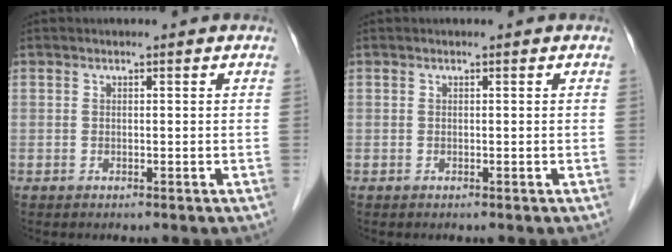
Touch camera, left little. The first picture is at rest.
{"total": 0.0}